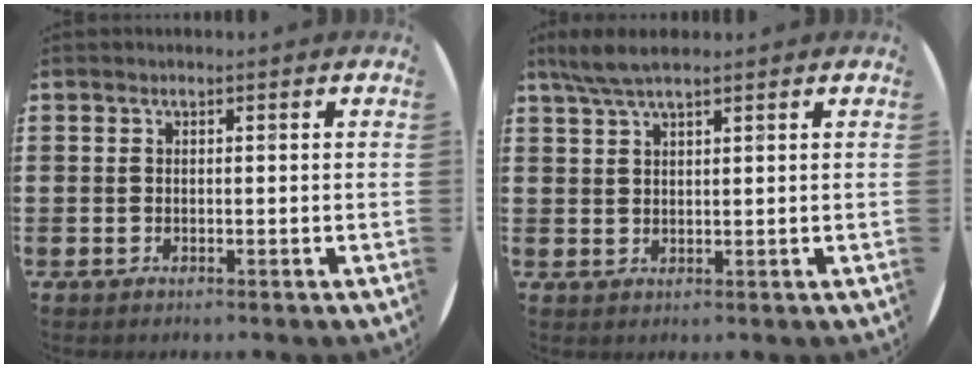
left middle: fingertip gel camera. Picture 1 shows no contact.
{"total": 4.0, "force": [3.1, 0.6, 2.4], "torque": [-0.054, 0.003, 0.057]}